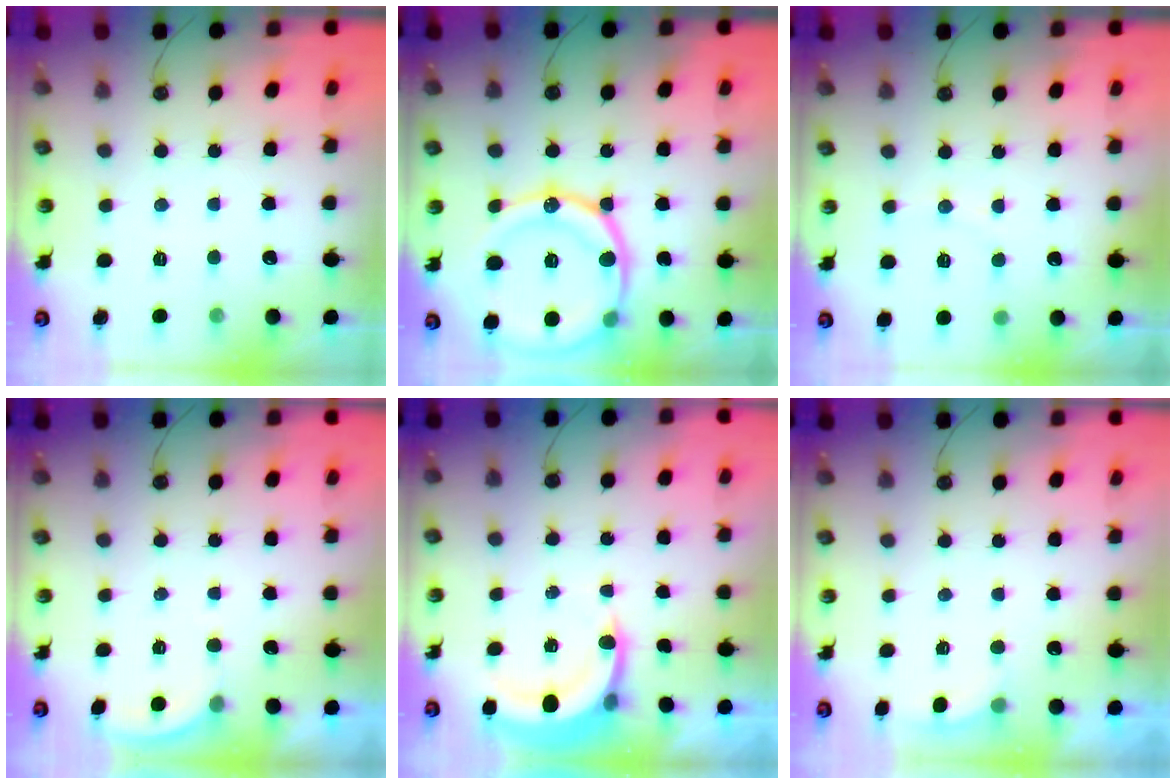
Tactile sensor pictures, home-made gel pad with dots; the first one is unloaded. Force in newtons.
{"total": 21.9, "press": 21.7, "slide": 2.6}
{"total": 5.5, "press": 5.3, "slide": 1.6}
{"total": 2.2, "press": 2.2, "slide": 0.2}
{"total": 6.1, "press": 6.1, "slide": 0.8}
{"total": 2.2, "press": 2.0, "slide": 1.0}